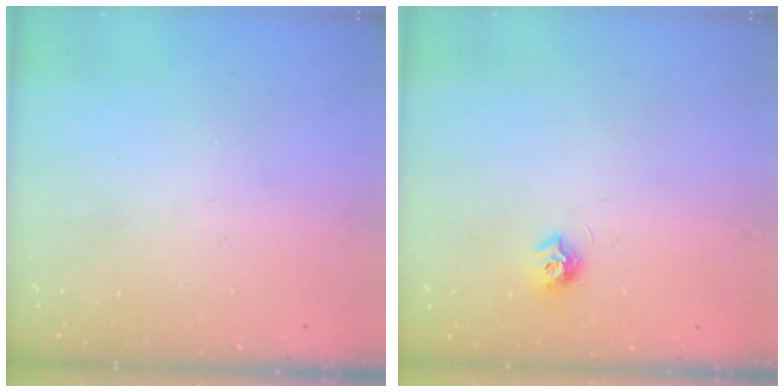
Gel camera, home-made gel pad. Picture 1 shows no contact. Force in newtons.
{"total": 7.8, "press": 7.8, "slide": 0.3}